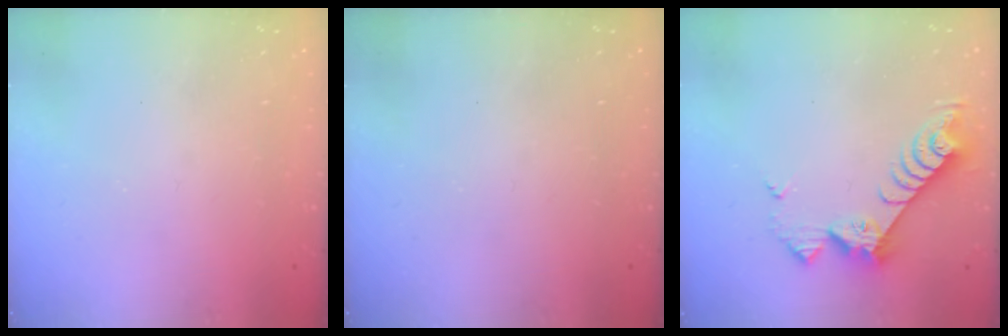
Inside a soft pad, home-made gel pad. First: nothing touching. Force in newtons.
{"total": 0.0}
{"total": 9.6, "press": 9.5, "slide": 0.7}